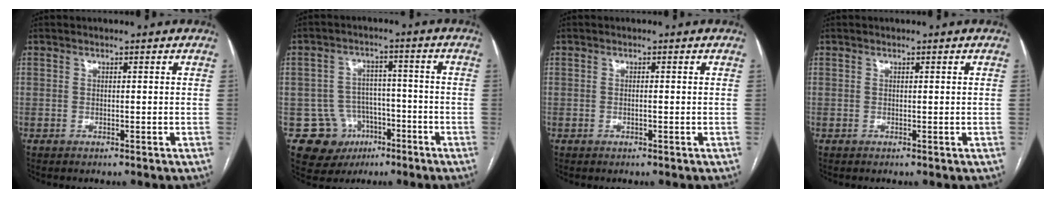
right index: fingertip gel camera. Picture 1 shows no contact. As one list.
[{"total": 9.2, "force": [-4.0, 8.2, 1.3], "torque": [-0.018, 0.027, -0.049]}, {"total": 0.6, "force": [-0.1, 0.0, 0.5], "torque": [-0.013, 0.000, -0.002]}, {"total": 0.0}]